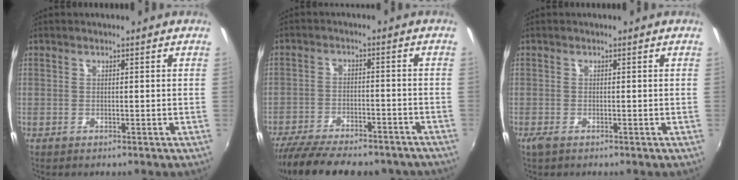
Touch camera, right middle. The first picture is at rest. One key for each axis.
{"total": 20.8, "fx": -17.2, "fy": 6.5, "fz": 9.7, "tx": -0.200, "ty": -0.024, "tz": -0.241}
{"total": 1.4, "fx": -0.9, "fy": 0.5, "fz": 0.9, "tx": -0.019, "ty": -0.006, "tz": -0.018}